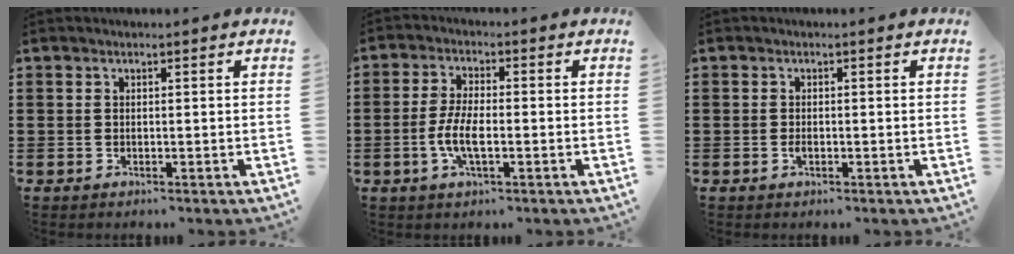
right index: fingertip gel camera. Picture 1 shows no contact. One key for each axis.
{"total": 5.7, "fx": -1.5, "fy": 1.8, "fz": 5.2, "tx": -0.123, "ty": -0.009, "tz": -0.037}
{"total": 1.0, "fx": -0.4, "fy": 0.4, "fz": 0.9, "tx": -0.017, "ty": -0.005, "tz": -0.006}